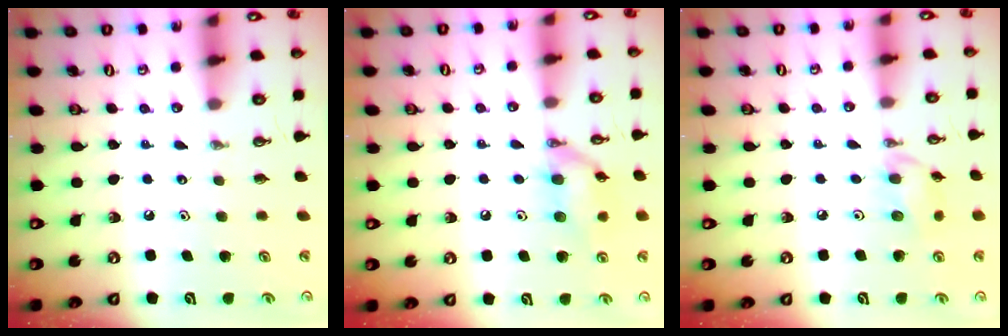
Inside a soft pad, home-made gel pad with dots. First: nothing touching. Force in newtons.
{"total": 11.6, "press": 11.6, "slide": 0.4}
{"total": 7.9, "press": 7.8, "slide": 1.2}